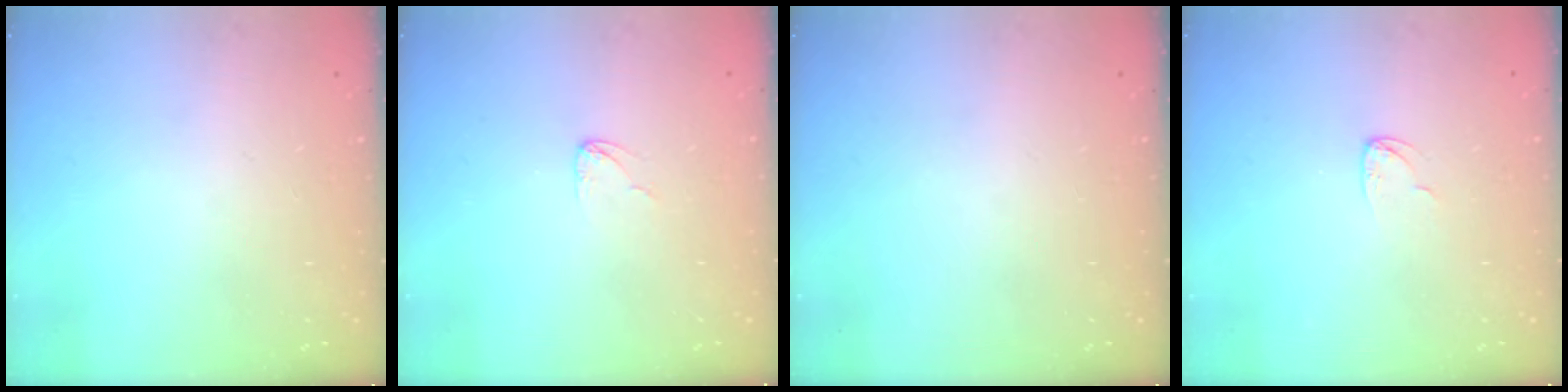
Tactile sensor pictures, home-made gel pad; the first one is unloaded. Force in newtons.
{"total": 2.7, "press": 2.7, "slide": 0.2}
{"total": 0.0}
{"total": 4.2, "press": 4.2, "slide": 0.2}